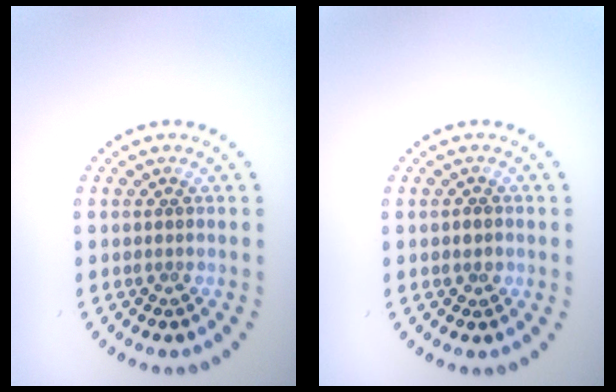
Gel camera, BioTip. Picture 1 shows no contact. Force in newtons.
{"total": 0.8, "press": 0.8, "slide": 0.3}